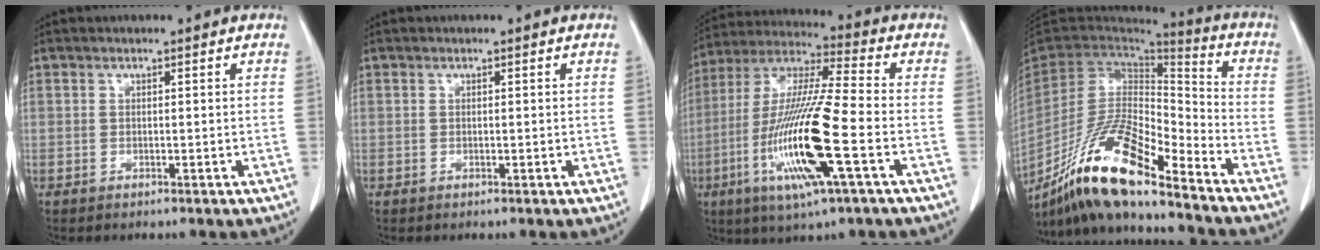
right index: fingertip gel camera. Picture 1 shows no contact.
{"total": 0.0}
{"total": 18.1, "force": [-5.4, 1.0, 17.2], "torque": [-0.355, -0.020, -0.103]}
{"total": 18.2, "force": [-13.5, 2.8, 11.9], "torque": [-0.235, -0.012, -0.249]}